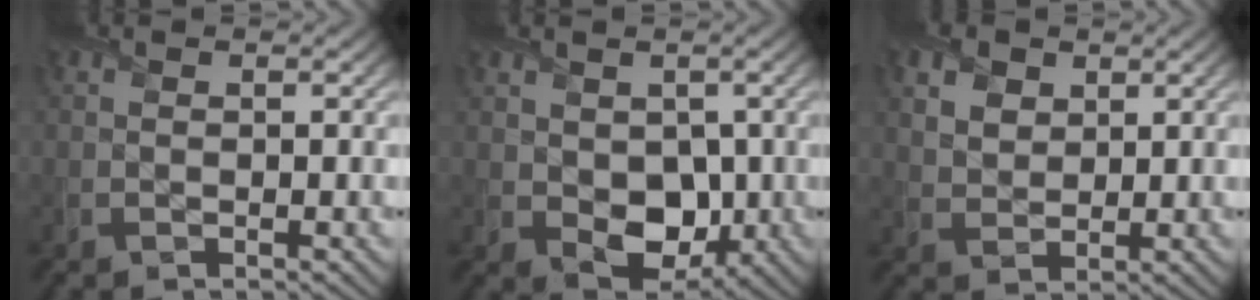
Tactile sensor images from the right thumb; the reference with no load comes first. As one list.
[{"total": 6.2, "force": [-0.1, 4.6, 4.2], "torque": [-0.092, -0.025, 0.010]}, {"total": 4.4, "force": [2.5, 3.0, 2.2], "torque": [-0.064, -0.001, 0.050]}]